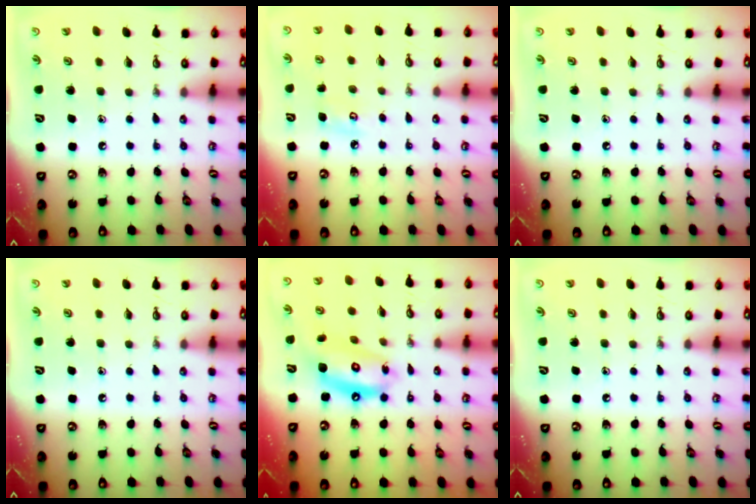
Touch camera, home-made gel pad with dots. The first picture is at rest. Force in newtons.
{"total": 5.9, "press": 5.9, "slide": 0.5}
{"total": 0.0}
{"total": 0.0}
{"total": 12.9, "press": 12.8, "slide": 1.5}
{"total": 0.0}